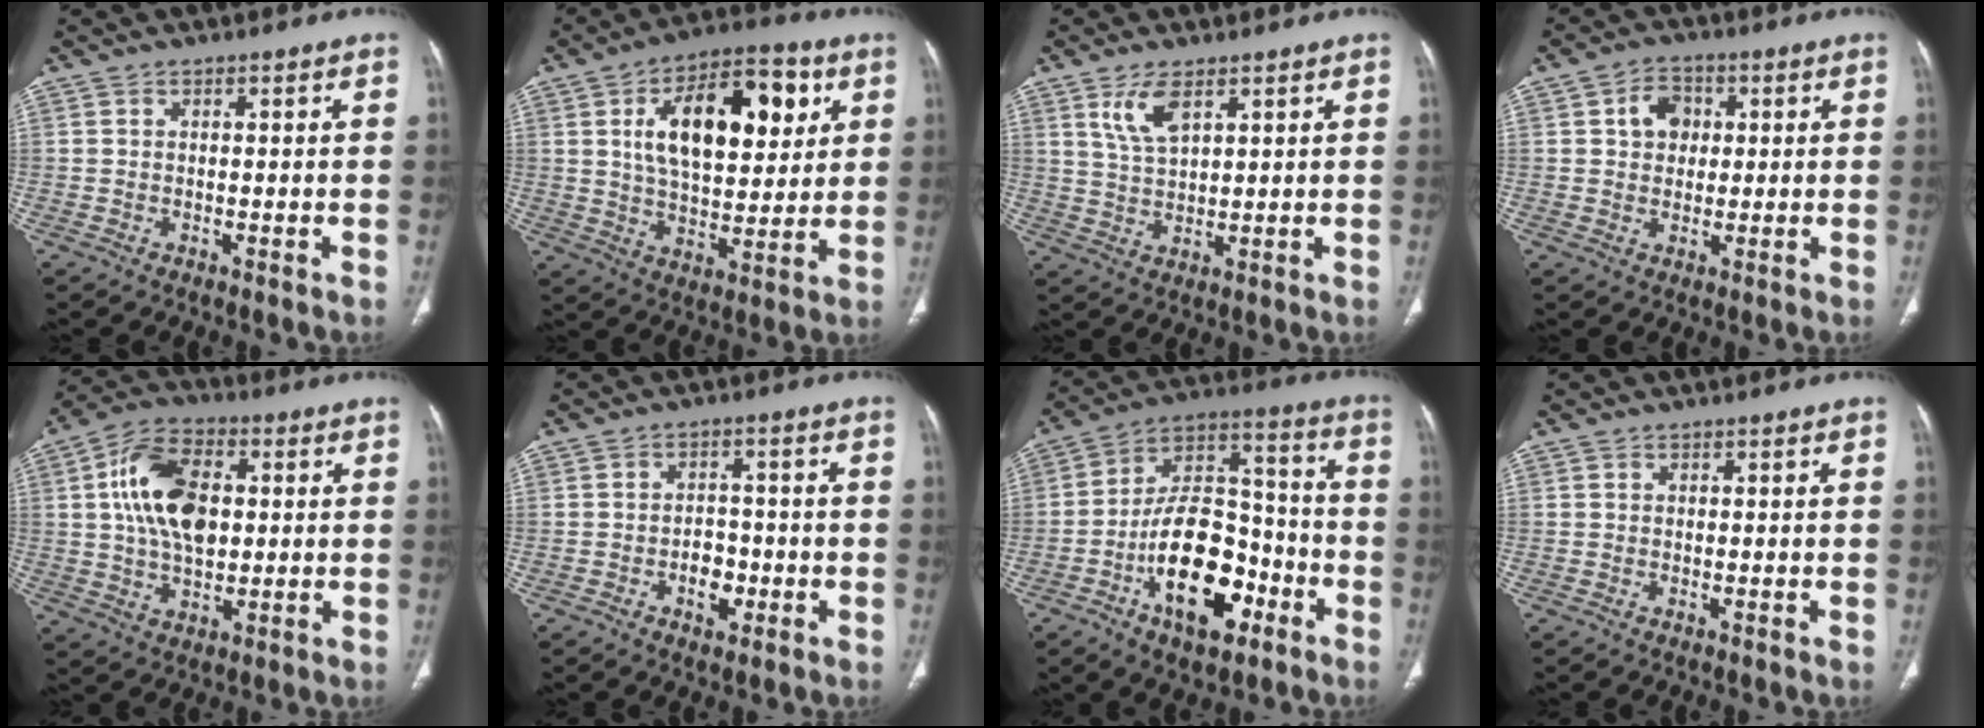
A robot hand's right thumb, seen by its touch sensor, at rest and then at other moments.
{"total": 19.9, "force": [5.9, 10.4, 15.9], "torque": [-0.209, -0.005, 0.094]}
{"total": 5.9, "force": [3.3, 2.4, 4.2], "torque": [-0.081, -0.017, 0.072]}
{"total": 5.8, "force": [1.3, 4.6, 3.2], "torque": [-0.026, 0.004, 0.018]}
{"total": 14.6, "force": [2.3, 8.9, 11.4], "torque": [-0.189, 0.009, 0.037]}
{"total": 4.9, "force": [-1.8, 3.3, 3.2], "torque": [-0.027, 0.015, -0.028]}
{"total": 19.2, "force": [-8.1, 10.2, 14.1], "torque": [-0.204, 0.059, -0.136]}
{"total": 0.0}